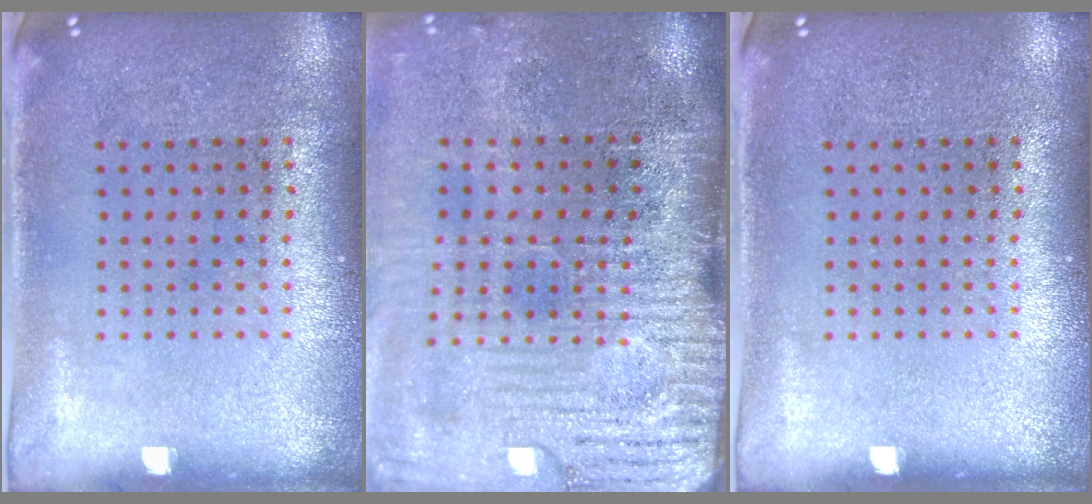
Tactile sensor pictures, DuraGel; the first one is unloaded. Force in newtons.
{"total": 4.8, "press": 3.9, "slide": 2.8}
{"total": 0.0}